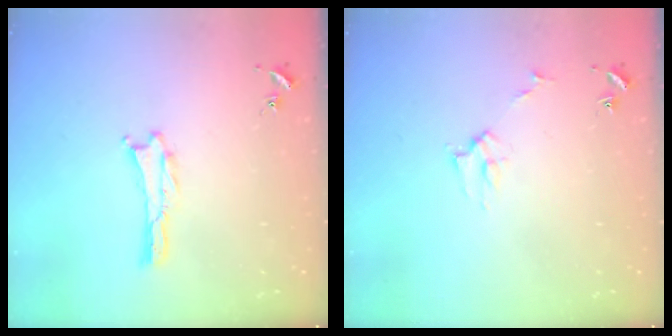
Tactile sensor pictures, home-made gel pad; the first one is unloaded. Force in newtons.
{"total": 2.7, "press": 2.7, "slide": 0.3}